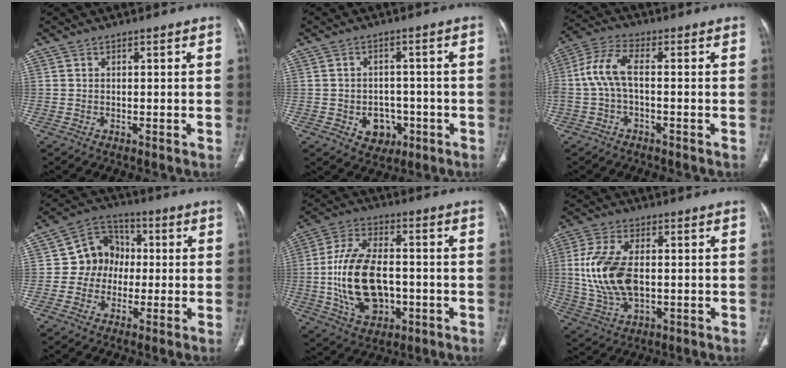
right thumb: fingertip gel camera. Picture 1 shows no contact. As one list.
[{"total": 6.2, "force": [-2.2, 5.0, 3.0], "torque": [-0.015, 0.018, -0.021]}, {"total": 7.7, "force": [-0.6, 3.2, 7.0], "torque": [-0.168, 0.028, -0.019]}, {"total": 9.5, "force": [-0.4, 8.6, 4.1], "torque": [-0.023, 0.025, -0.020]}, {"total": 17.3, "force": [-2.0, 10.4, 13.6], "torque": [-0.249, 0.013, -0.025]}, {"total": 13.6, "force": [0.4, 7.5, 11.3], "torque": [-0.241, -0.002, 0.012]}]